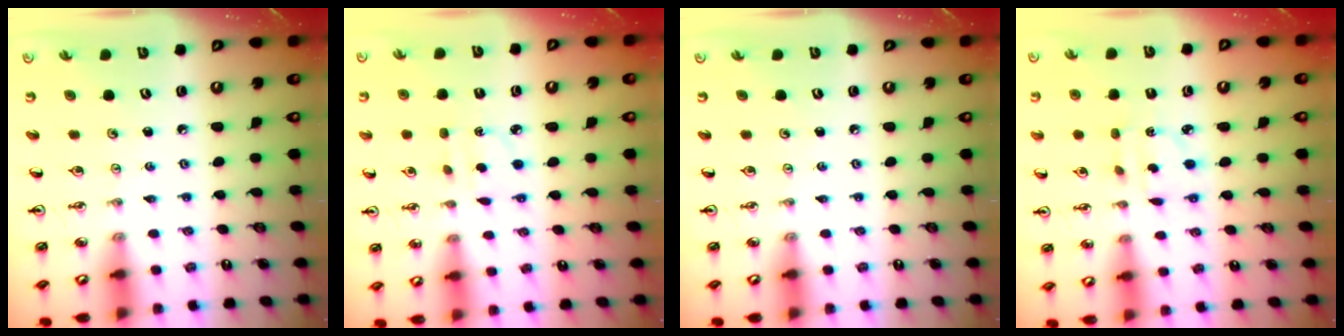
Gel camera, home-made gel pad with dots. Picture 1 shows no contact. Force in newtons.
{"total": 3.0, "press": 2.8, "slide": 0.8}
{"total": 0.0}
{"total": 2.6, "press": 2.5, "slide": 0.3}